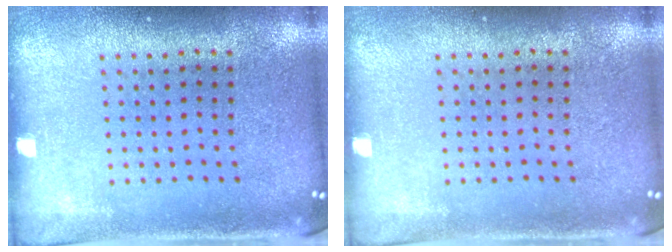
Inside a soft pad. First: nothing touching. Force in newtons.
{"total": 0.0}